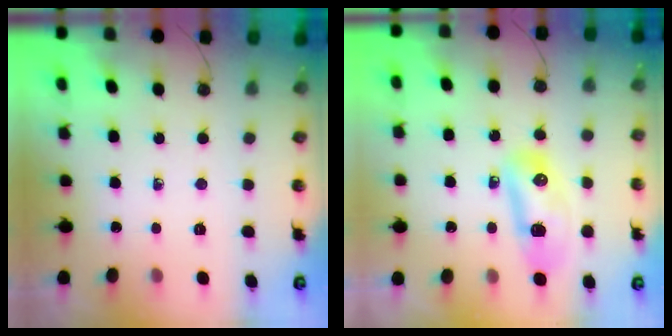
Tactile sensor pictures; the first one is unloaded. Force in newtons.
{"total": 15.6, "press": 12.0, "slide": 10.0}